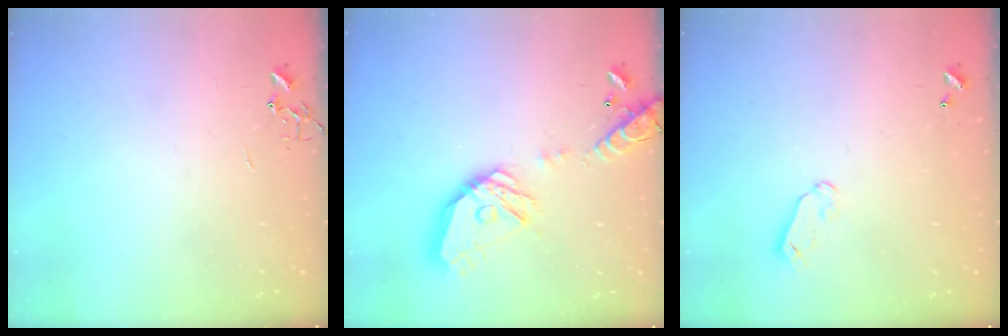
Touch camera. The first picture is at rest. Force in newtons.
{"total": 19.0, "press": 18.9, "slide": 2.0}
{"total": 4.1, "press": 4.0, "slide": 0.4}